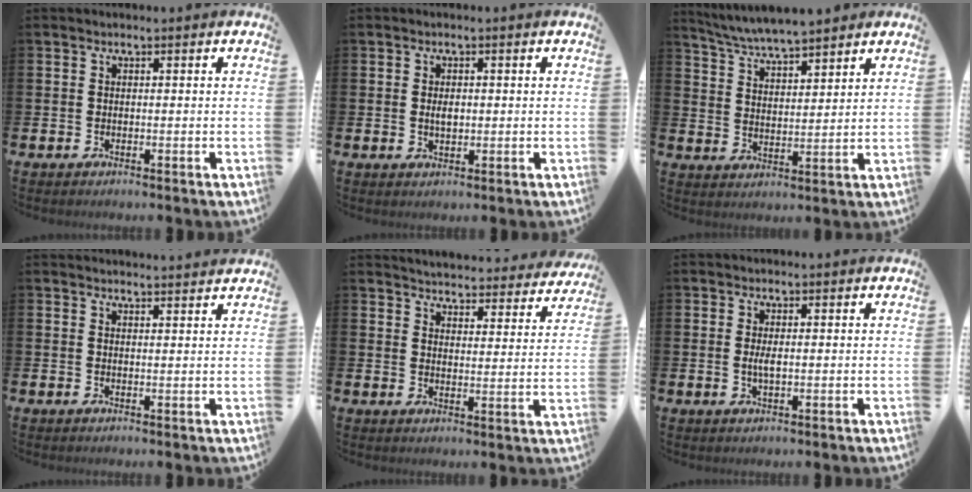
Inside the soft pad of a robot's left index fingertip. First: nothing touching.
{"total": 1.7, "force": [0.2, 0.9, 1.4], "torque": [-0.020, 0.004, 0.001]}
{"total": 5.8, "force": [5.7, 0.3, 1.1], "torque": [-0.048, -0.030, 0.104]}
{"total": 1.9, "force": [1.9, 0.0, -0.1], "torque": [0.008, -0.013, 0.033]}
{"total": 4.5, "force": [4.5, 0.6, 0.2], "torque": [-0.022, -0.037, 0.077]}
{"total": 1.9, "force": [0.1, 0.6, 1.8], "torque": [-0.034, 0.002, -0.001]}